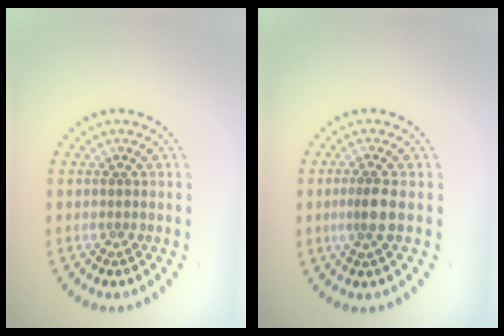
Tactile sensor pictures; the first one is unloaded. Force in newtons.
{"total": 2.1, "press": 1.7, "slide": 1.1}